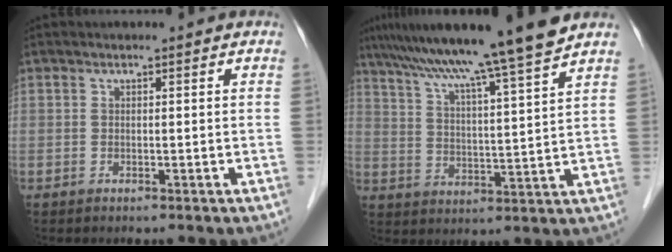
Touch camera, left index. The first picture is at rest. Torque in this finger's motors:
{"motor_torque": [0.38, -0.49, 0.52, 0.21]}